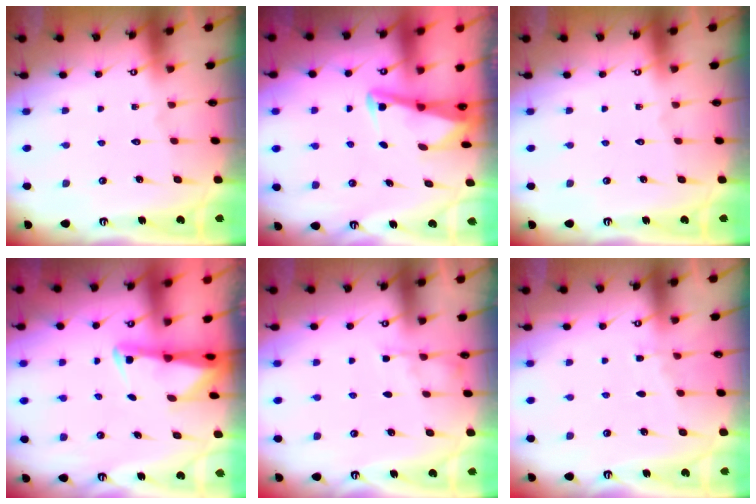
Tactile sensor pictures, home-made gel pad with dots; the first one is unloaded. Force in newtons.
{"total": 2.9, "press": 2.8, "slide": 0.4}
{"total": 0.0}
{"total": 2.4, "press": 2.3, "slide": 0.4}
{"total": 2.2, "press": 2.2, "slide": 0.3}
{"total": 2.5, "press": 2.4, "slide": 0.4}